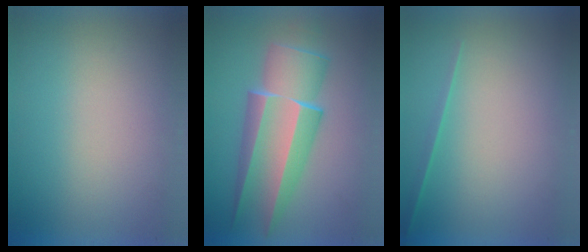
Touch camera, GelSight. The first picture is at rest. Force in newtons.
{"total": 6.4}
{"total": 1.1}